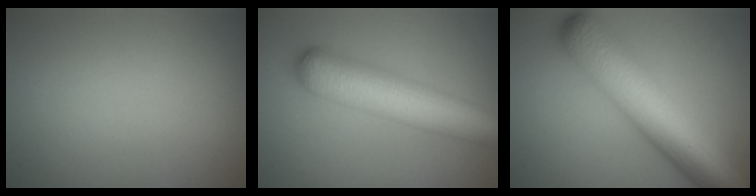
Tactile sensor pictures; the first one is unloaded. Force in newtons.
{"total": 8.7, "press": 8.7, "slide": 0.4}
{"total": 10.1, "press": 10.1, "slide": 0.4}